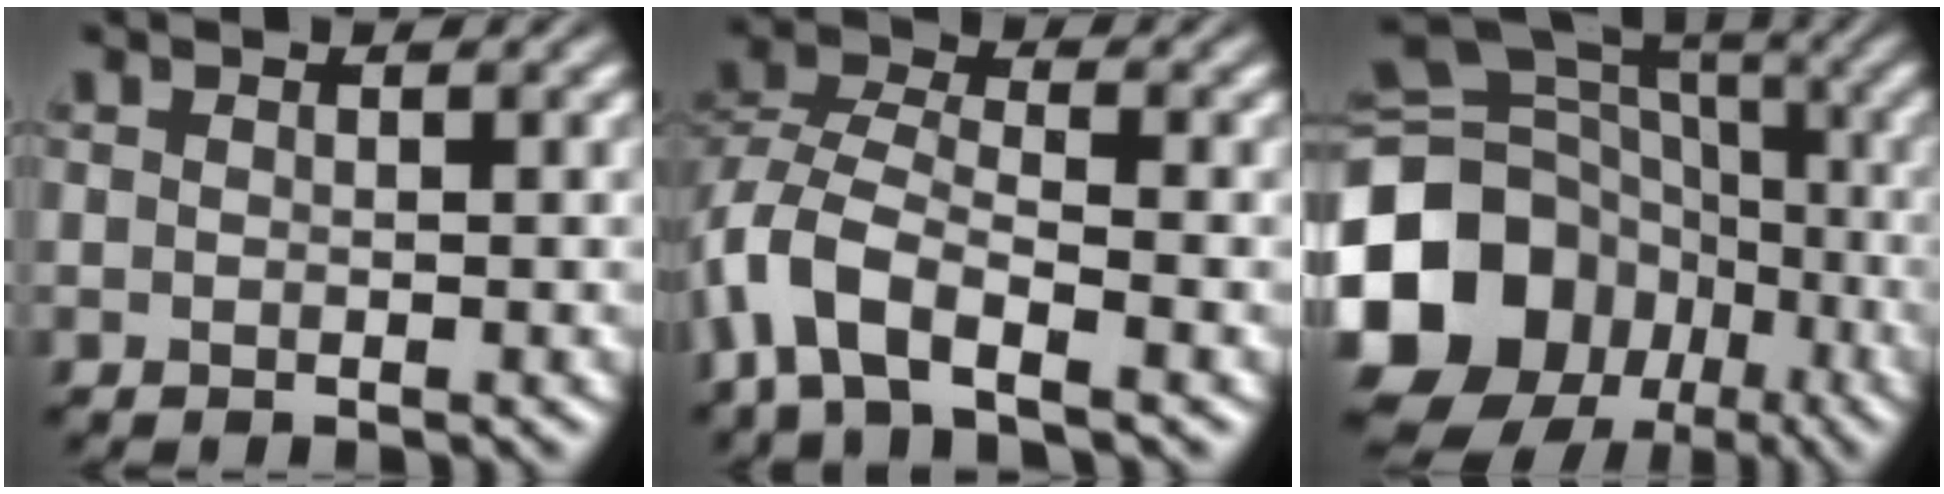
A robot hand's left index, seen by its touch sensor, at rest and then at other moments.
{"total": 5.9, "force": [-3.6, 2.6, 3.9], "torque": [-0.089, 0.005, -0.072]}
{"total": 17.8, "force": [-6.6, 15.1, 6.7], "torque": [-0.174, -0.011, -0.129]}